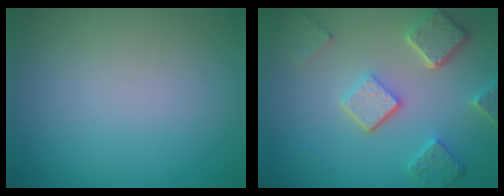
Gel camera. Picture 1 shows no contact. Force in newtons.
{"total": 5.2, "press": 4.0, "slide": 3.4}